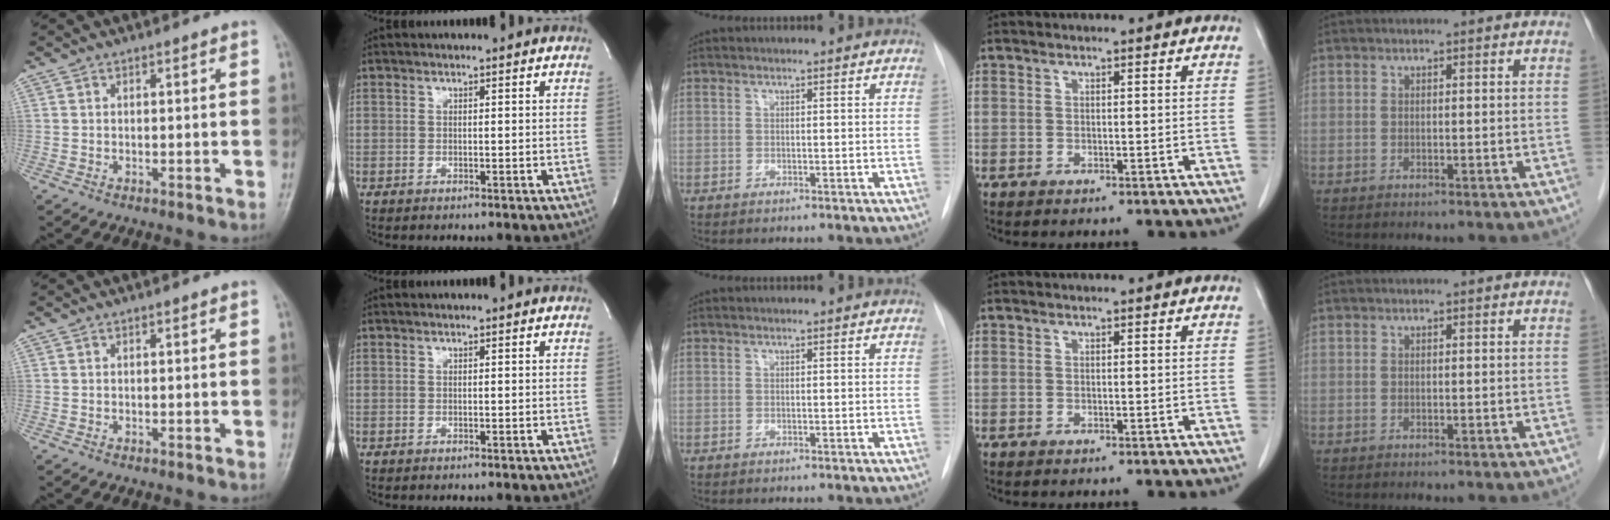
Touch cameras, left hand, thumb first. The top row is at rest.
{}